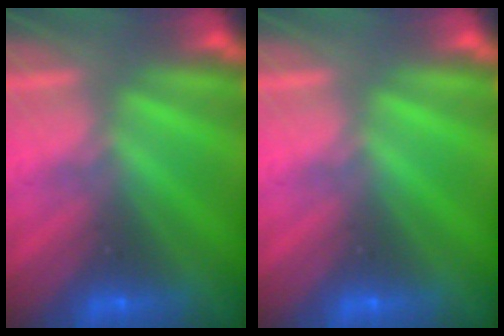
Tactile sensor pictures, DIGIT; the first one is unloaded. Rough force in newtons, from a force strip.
{"total": 0.0}